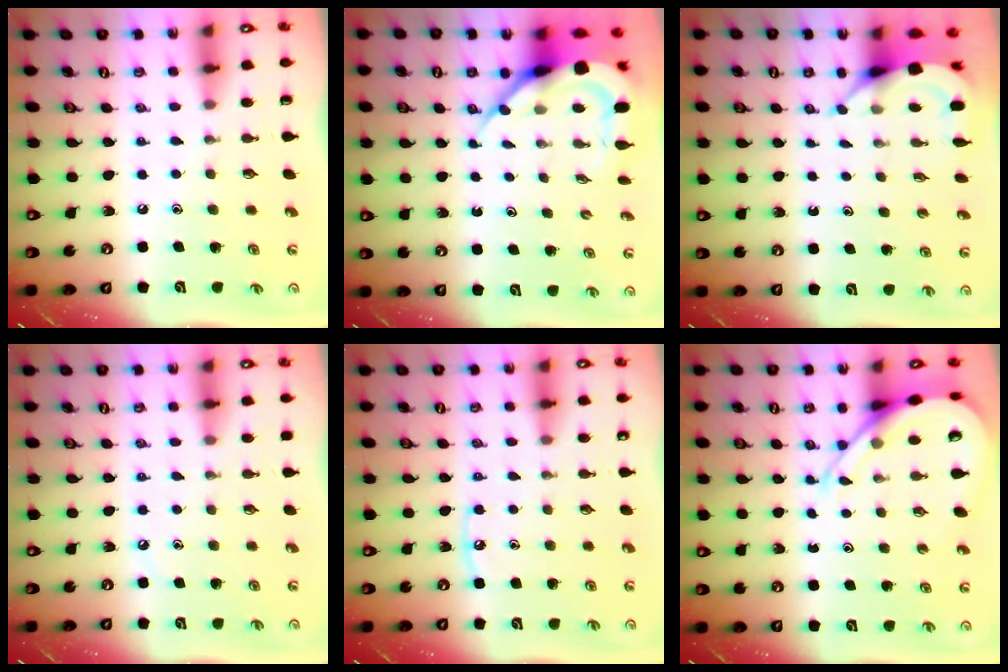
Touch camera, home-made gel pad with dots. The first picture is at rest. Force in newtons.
{"total": 9.7, "press": 9.6, "slide": 1.2}
{"total": 3.8, "press": 3.7, "slide": 0.3}
{"total": 3.6, "press": 3.5, "slide": 0.6}
{"total": 4.7, "press": 4.6, "slide": 0.6}
{"total": 9.9, "press": 9.8, "slide": 1.0}